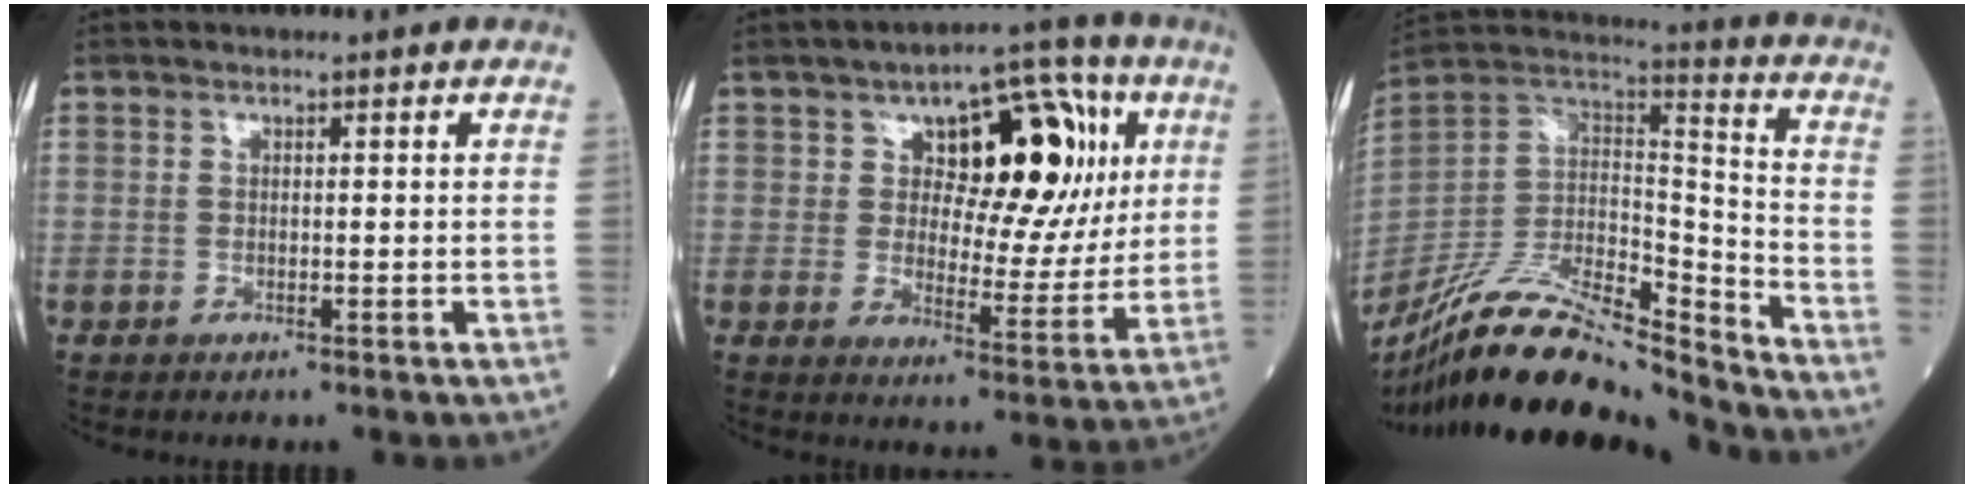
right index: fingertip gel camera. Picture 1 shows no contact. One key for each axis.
{"total": 15.3, "fx": 4.9, "fy": 7.3, "fz": 12.5, "tx": -0.154, "ty": 0.037, "tz": 0.074}
{"total": 21.3, "fx": -18.5, "fy": 2.7, "fz": 10.1, "tx": -0.216, "ty": 0.015, "tz": -0.340}